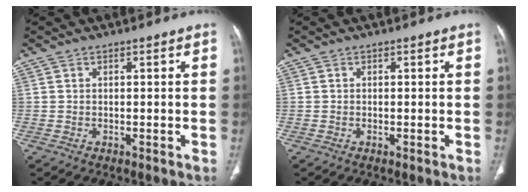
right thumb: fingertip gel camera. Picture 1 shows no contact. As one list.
[{"total": 0.0}]